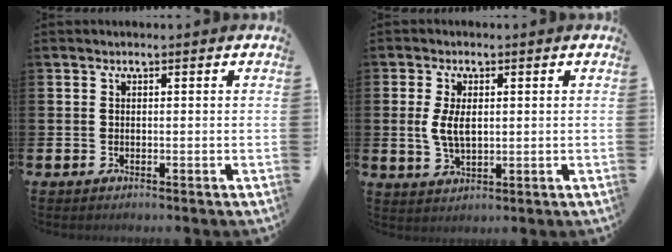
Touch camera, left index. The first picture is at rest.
{"total": 4.6, "force": [0.9, 2.4, 3.8], "torque": [-0.061, 0.002, 0.011]}